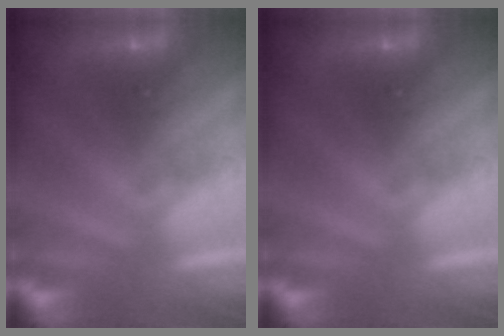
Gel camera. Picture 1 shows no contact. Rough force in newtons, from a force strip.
{"total": 0.0}